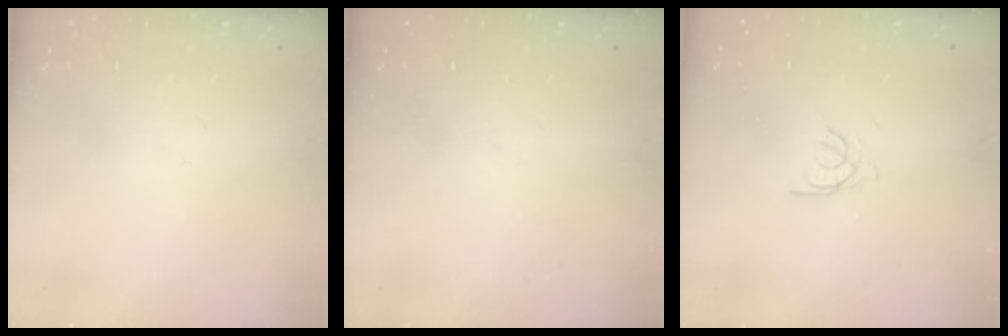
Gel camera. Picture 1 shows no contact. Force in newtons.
{"total": 0.0}
{"total": 2.6, "press": 2.6, "slide": 0.2}